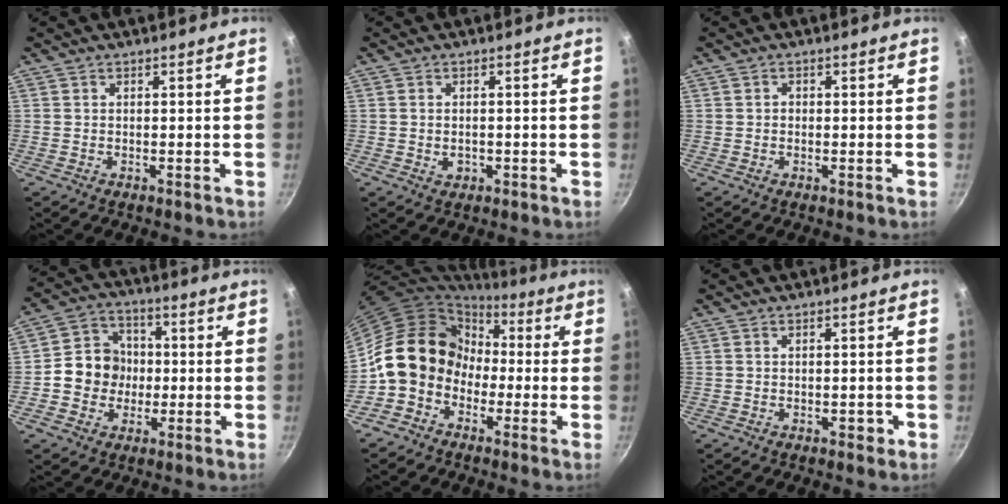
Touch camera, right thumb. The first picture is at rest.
{"total": 1.9, "force": [-0.4, 1.5, 1.1], "torque": [-0.017, 0.001, -0.002]}
{"total": 0.8, "force": [-0.1, 0.8, 0.3], "torque": [-0.003, 0.004, -0.001]}
{"total": 10.2, "force": [-0.9, 9.2, 4.3], "torque": [-0.035, 0.021, -0.033]}
{"total": 13.8, "force": [-2.0, 11.8, 7.0], "torque": [-0.074, 0.044, -0.047]}
{"total": 1.5, "force": [-0.5, 1.0, 1.0], "torque": [-0.001, 0.009, -0.006]}